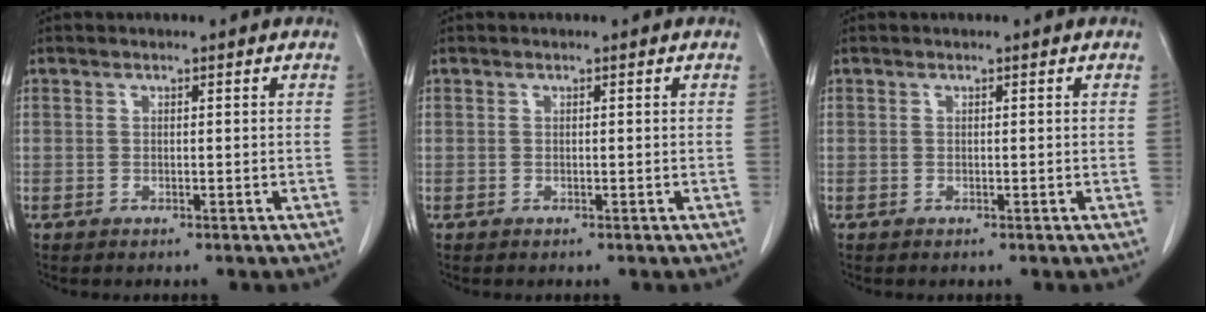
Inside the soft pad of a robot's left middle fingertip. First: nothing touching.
{"total": 0.0}
{"total": 0.0}